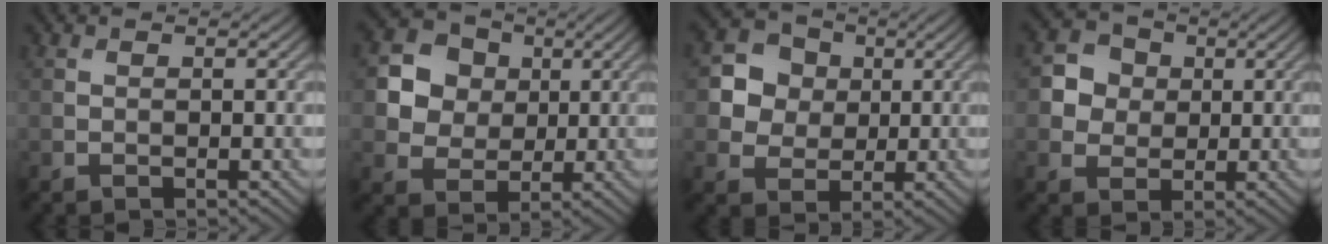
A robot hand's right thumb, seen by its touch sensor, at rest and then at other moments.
{"total": 7.3, "force": [1.9, 6.3, 3.1], "torque": [-0.094, 0.008, 0.020]}
{"total": 6.2, "force": [1.2, 5.5, 2.4], "torque": [-0.068, 0.008, 0.006]}
{"total": 4.7, "force": [0.7, 4.3, 1.8], "torque": [-0.039, 0.008, 0.001]}